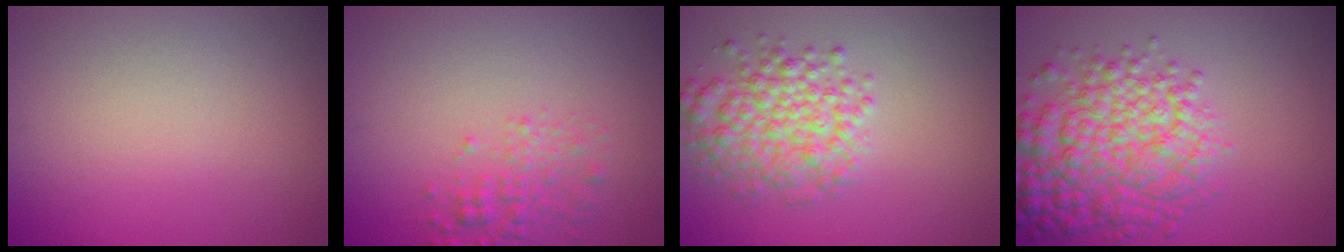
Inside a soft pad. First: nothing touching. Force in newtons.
{"total": 2.3, "press": 2.3, "slide": 0.1}
{"total": 4.8, "press": 4.8, "slide": 0.2}
{"total": 8.0, "press": 8.0, "slide": 0.2}